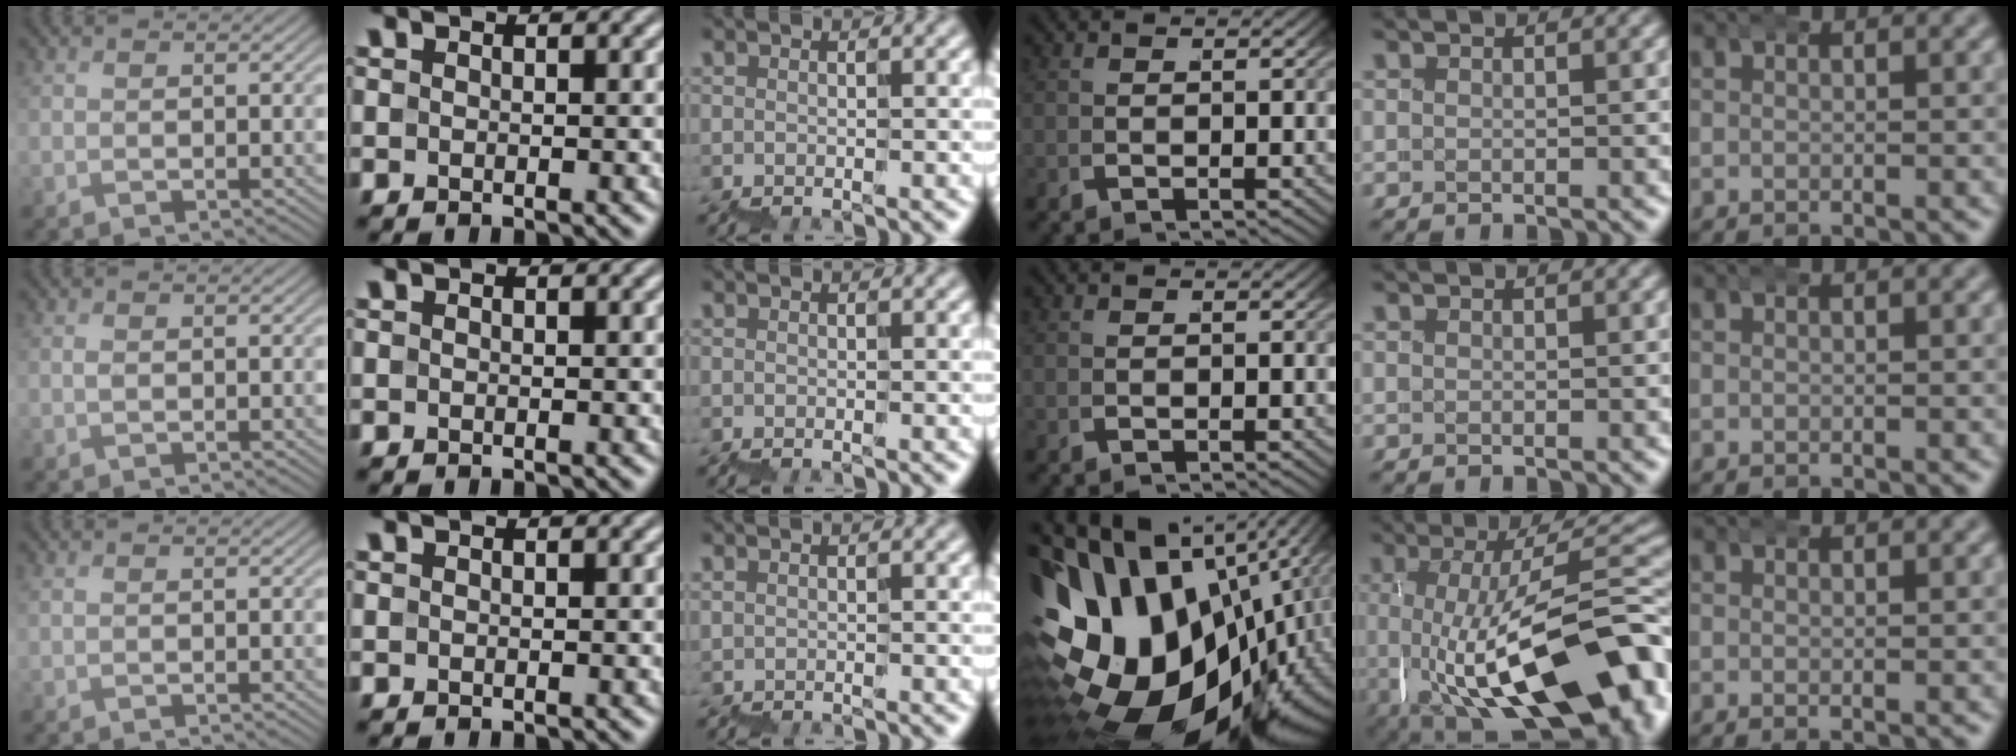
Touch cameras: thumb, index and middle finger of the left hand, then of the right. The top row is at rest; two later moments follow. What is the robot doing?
{"motion": "wrap", "object": "belt"}